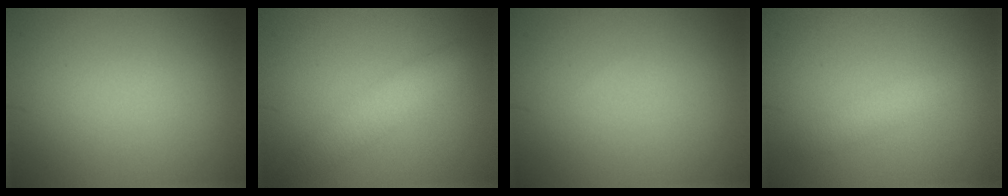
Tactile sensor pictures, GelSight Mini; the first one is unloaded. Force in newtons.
{"total": 2.9, "press": 2.9, "slide": 0.1}
{"total": 0.0}
{"total": 1.7, "press": 1.7, "slide": 0.1}